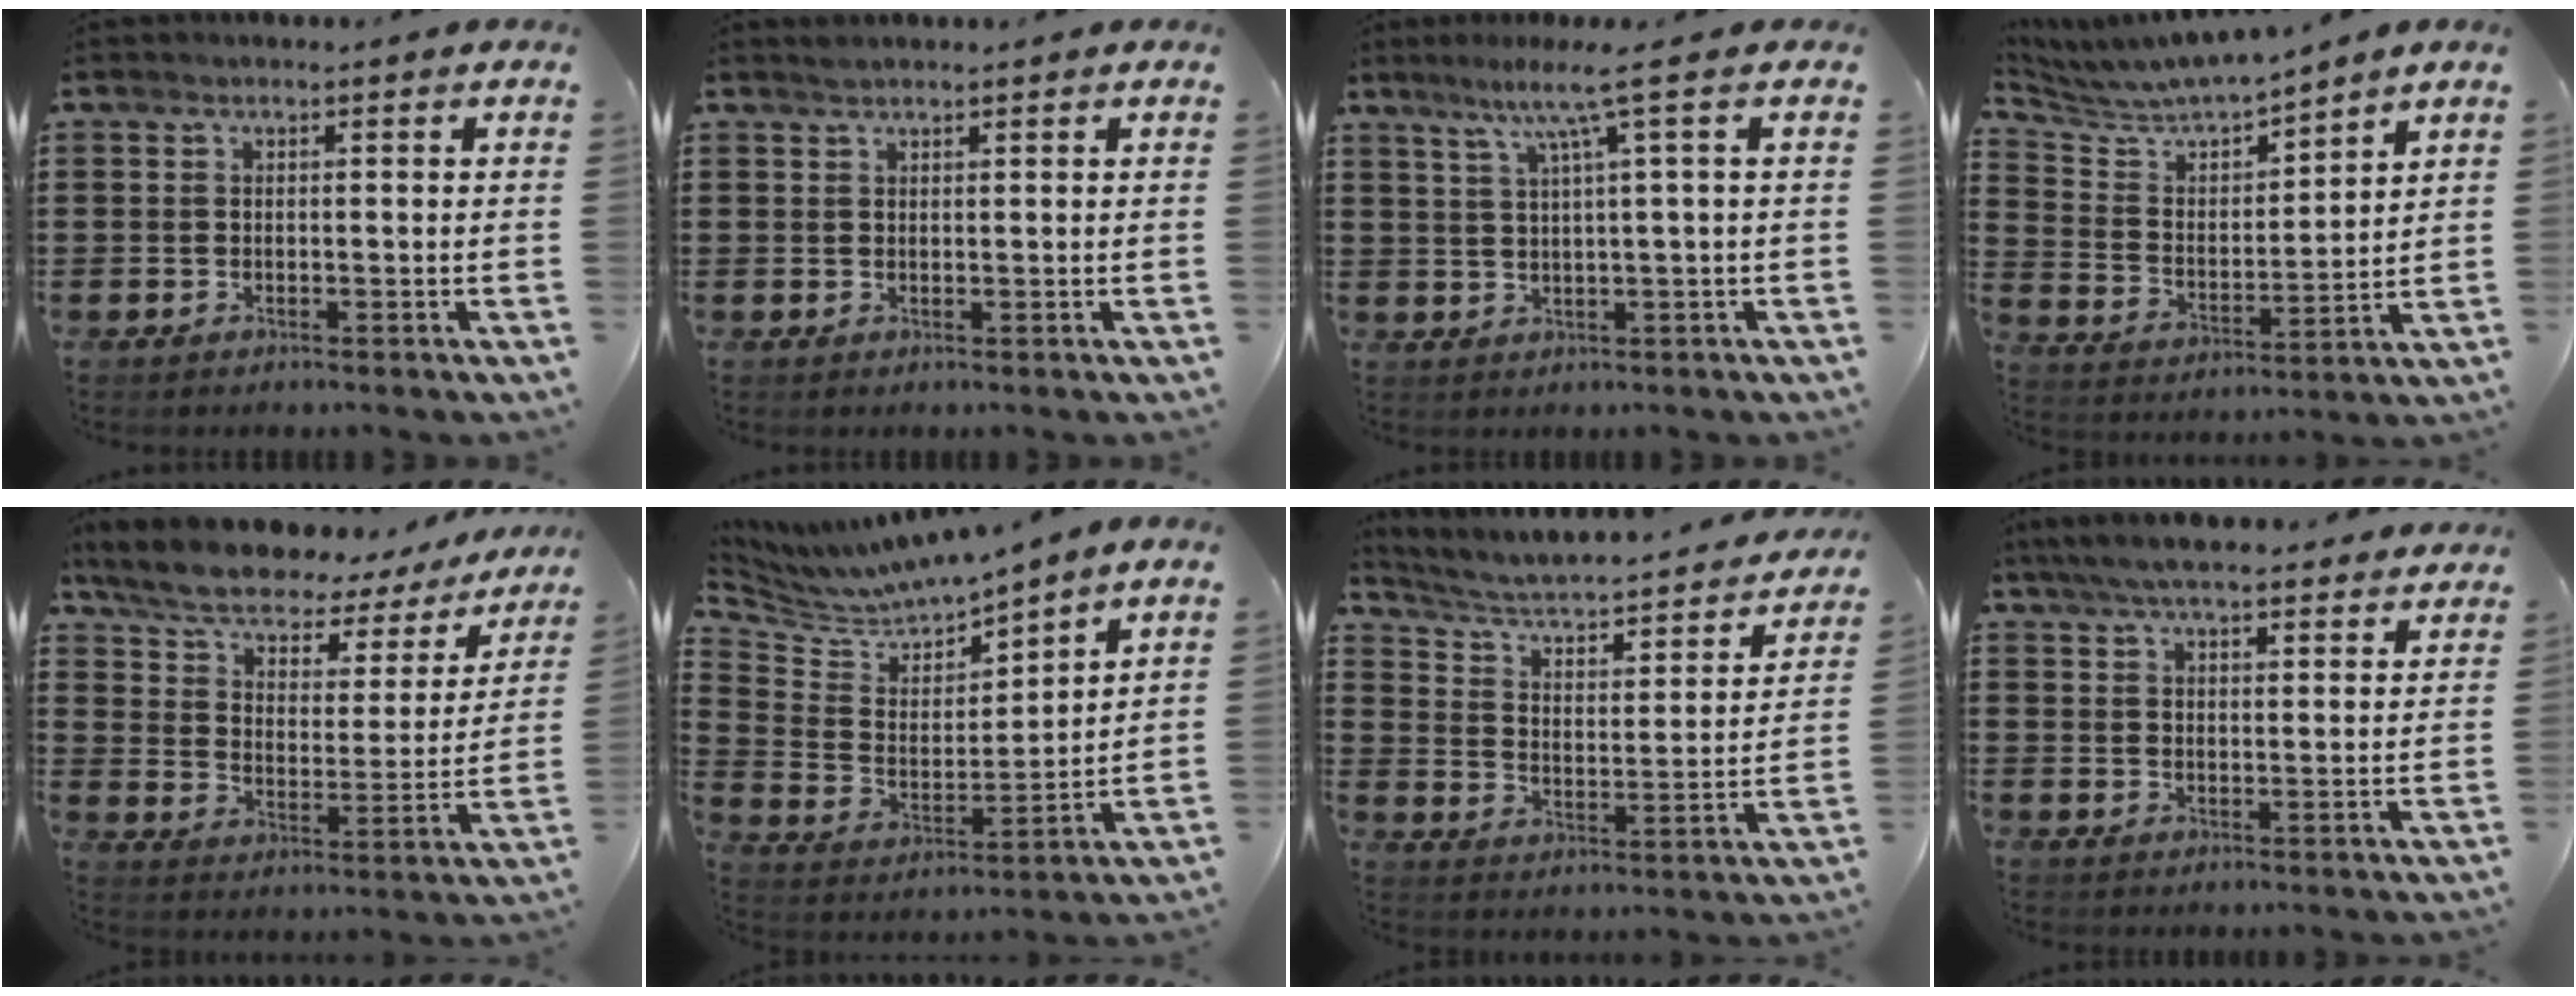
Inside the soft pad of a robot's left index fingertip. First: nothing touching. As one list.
[{"total": 0.9, "force": [0.9, 0.0, 0.3], "torque": [-0.007, -0.001, 0.017]}, {"total": 6.6, "force": [2.9, -0.5, 6.0], "torque": [-0.123, 0.002, 0.045]}, {"total": 5.6, "force": [5.5, 0.6, 0.8], "torque": [-0.048, -0.047, 0.091]}, {"total": 6.7, "force": [5.2, 2.4, 3.4], "torque": [-0.089, -0.036, 0.085]}, {"total": 5.4, "force": [5.3, 0.7, -0.2], "torque": [-0.037, -0.049, 0.087]}, {"total": 3.6, "force": [2.9, 1.2, 1.8], "torque": [-0.054, -0.031, 0.036]}, {"total": 6.2, "force": [5.8, 0.7, 2.0], "torque": [-0.057, -0.016, 0.107]}]